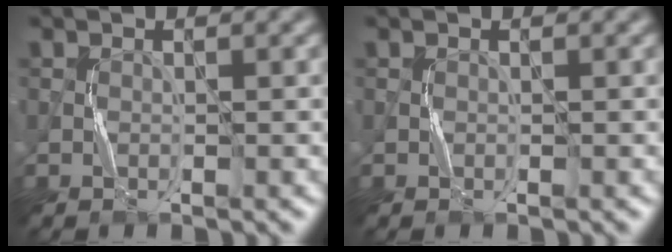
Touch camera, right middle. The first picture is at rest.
{"total": 0.0}